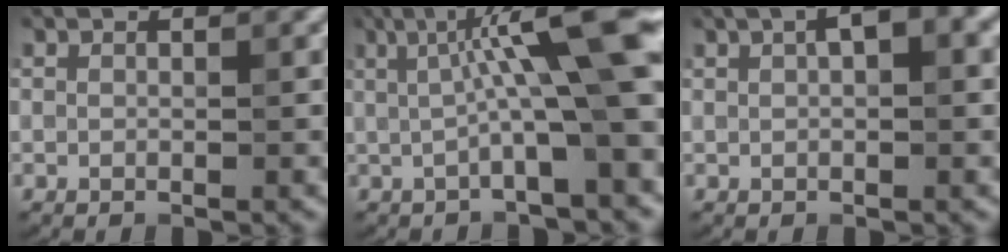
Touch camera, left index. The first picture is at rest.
{"total": 9.9, "force": [1.3, 1.7, 9.7], "torque": [-0.132, 0.014, 0.020]}
{"total": 3.7, "force": [1.3, 1.0, 3.3], "torque": [-0.049, 0.013, 0.019]}